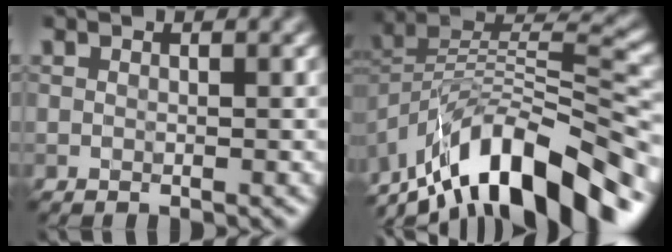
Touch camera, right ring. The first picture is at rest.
{"total": 13.1, "force": [-9.2, 4.2, 8.4], "torque": [-0.139, 0.028, -0.165]}